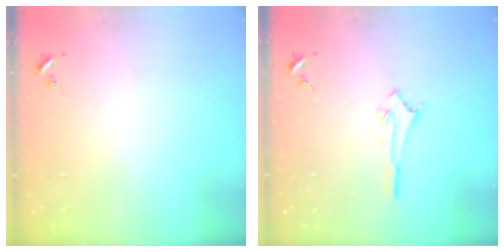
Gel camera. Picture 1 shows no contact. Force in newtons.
{"total": 2.8, "press": 2.8, "slide": 0.2}